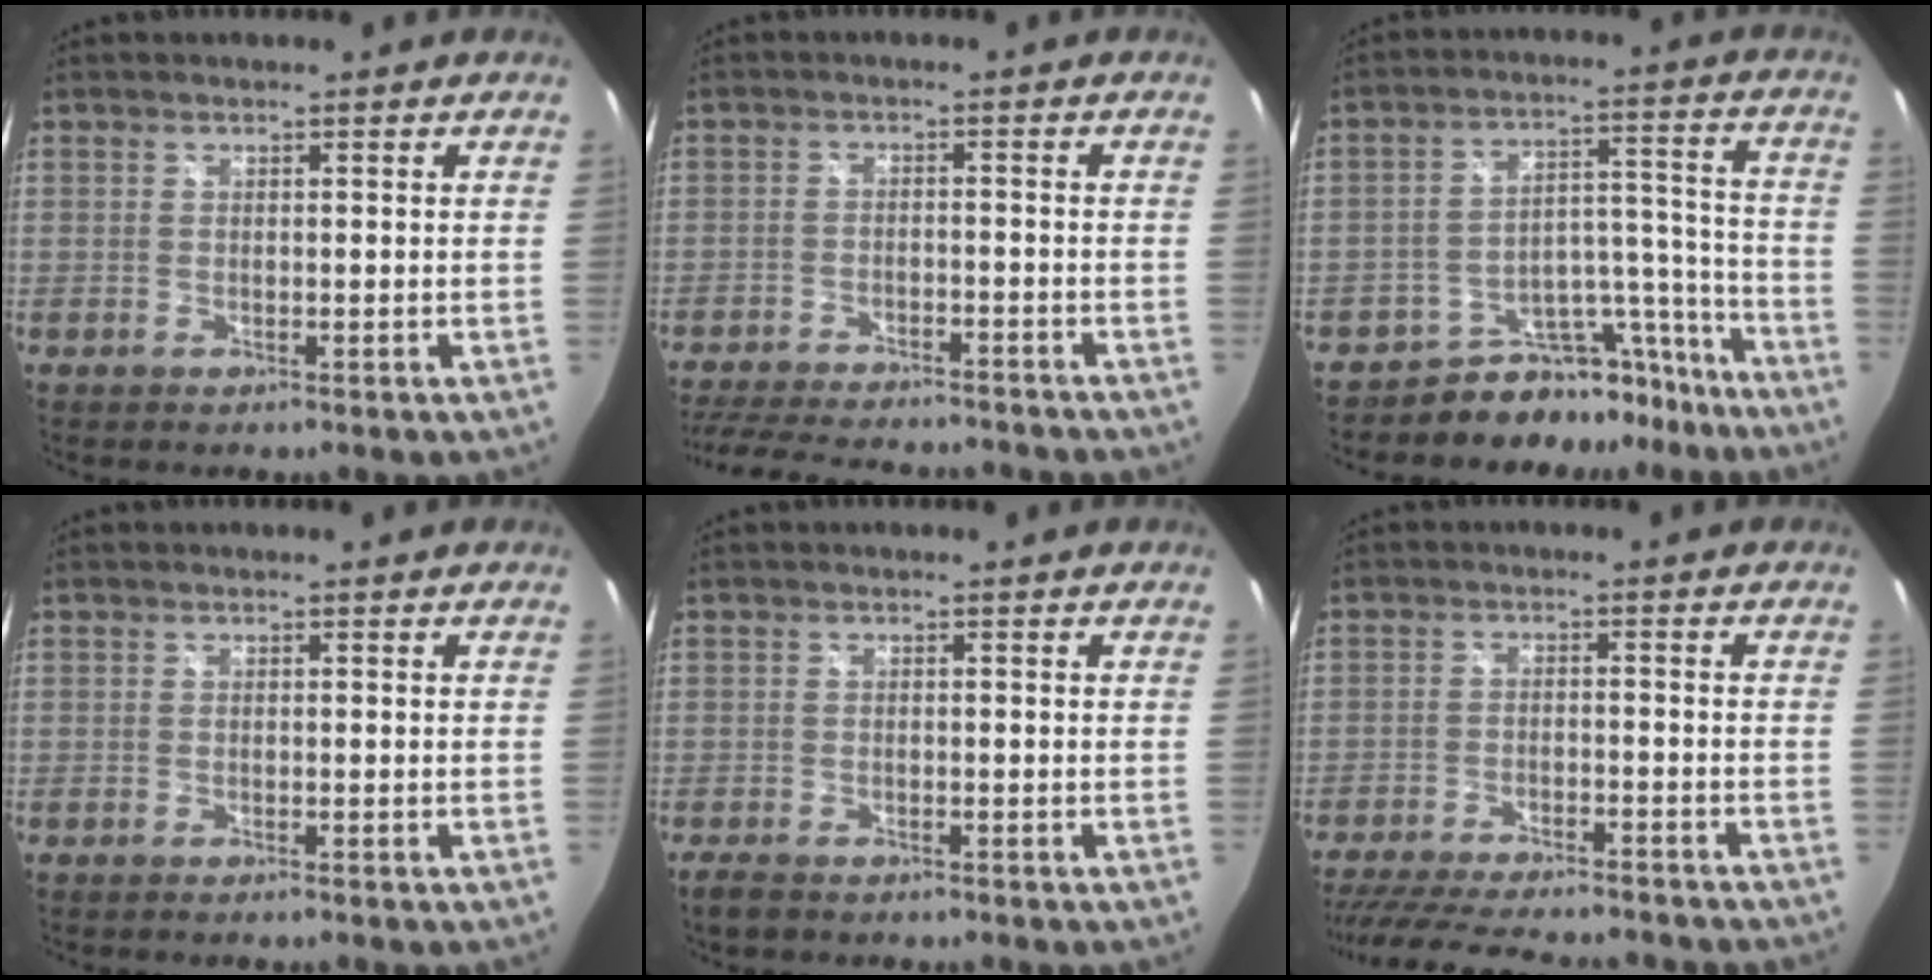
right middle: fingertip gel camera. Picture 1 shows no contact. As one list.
[{"total": 18.4, "force": [-15.8, 5.0, 7.9], "torque": [-0.167, -0.020, -0.228]}, {"total": 11.8, "force": [-10.6, 5.0, 1.6], "torque": [-0.010, 0.063, -0.156]}, {"total": 0.7, "force": [-0.6, 0.1, 0.3], "torque": [-0.005, -0.003, -0.012]}, {"total": 3.4, "force": [-2.7, 1.4, 1.5], "torque": [-0.038, -0.012, -0.051]}, {"total": 20.4, "force": [-17.5, 5.1, 9.2], "torque": [-0.187, -0.026, -0.256]}]